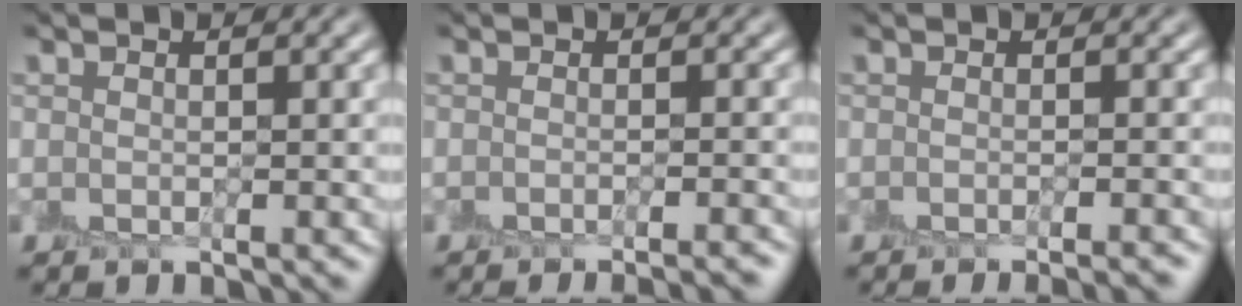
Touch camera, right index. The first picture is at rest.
{"total": 2.8, "force": [-2.4, 0.3, 1.4], "torque": [-0.007, -0.012, -0.027]}
{"total": 2.5, "force": [-2.1, 0.3, 1.4], "torque": [-0.007, -0.011, -0.024]}